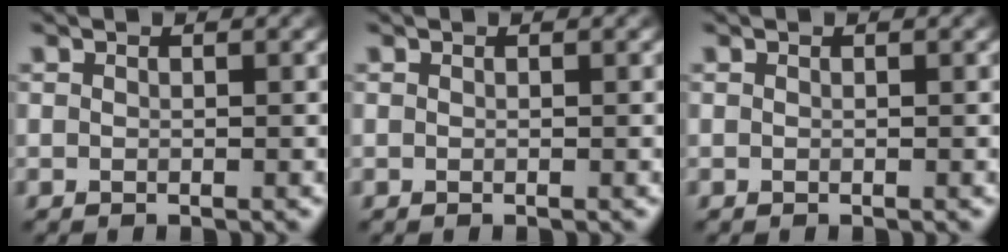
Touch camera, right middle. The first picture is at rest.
{"total": 0.0}
{"total": 0.0}